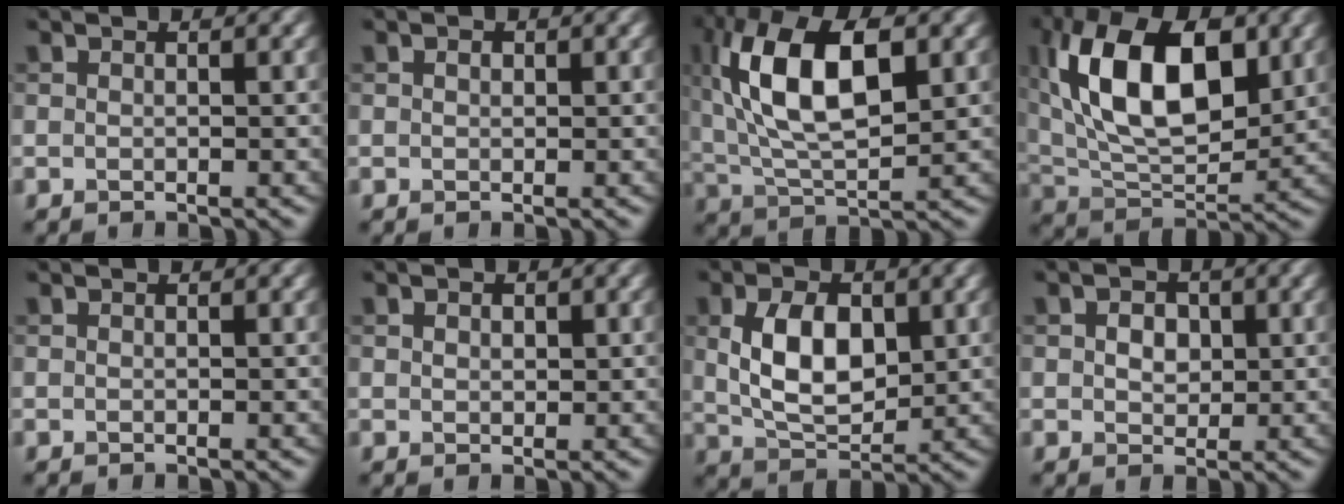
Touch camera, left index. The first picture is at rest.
{"total": 0.6, "force": [0.2, 0.4, 0.3], "torque": [-0.005, 0.000, 0.001]}
{"total": 11.8, "force": [3.0, 5.2, 10.2], "torque": [-0.186, 0.019, 0.046]}
{"total": 12.5, "force": [3.3, 6.4, 10.2], "torque": [-0.168, 0.011, 0.054]}
{"total": 0.0}
{"total": 0.9, "force": [0.4, 0.6, 0.4], "torque": [-0.008, -0.001, 0.006]}
{"total": 6.3, "force": [1.1, 3.7, 5.0], "torque": [-0.096, 0.001, 0.024]}
{"total": 2.2, "force": [0.4, 1.7, 1.4], "torque": [-0.025, 0.000, 0.004]}